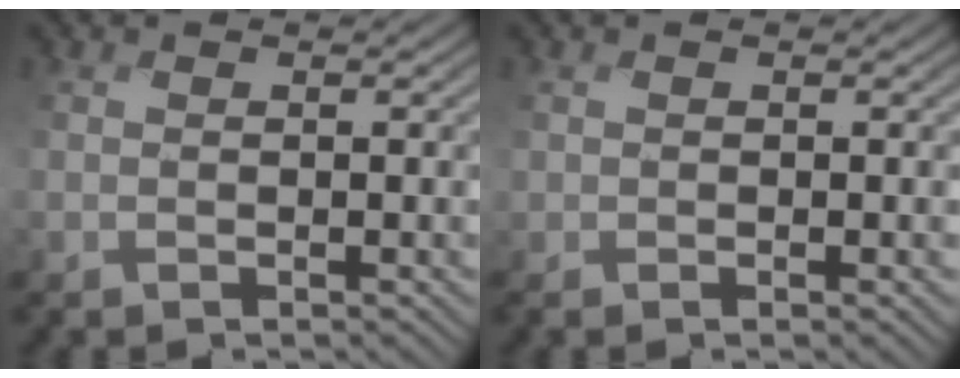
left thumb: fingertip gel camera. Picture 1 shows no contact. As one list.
[{"total": 0.0}]